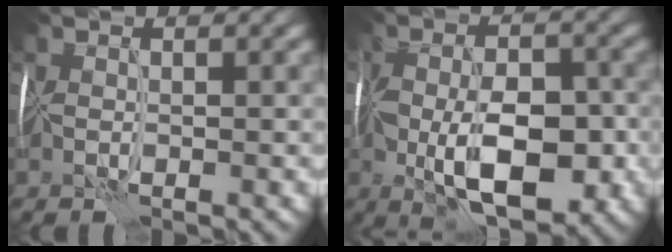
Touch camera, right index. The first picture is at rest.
{"total": 8.4, "force": [-2.1, 4.1, 7.1], "torque": [-0.117, -0.005, -0.035]}